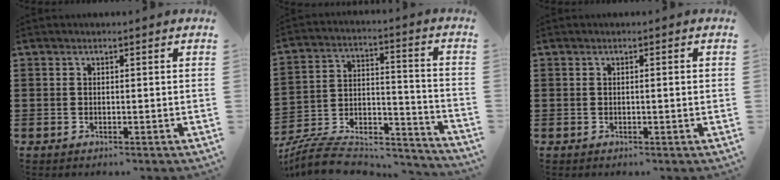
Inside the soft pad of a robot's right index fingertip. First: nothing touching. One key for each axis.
{"total": 9.6, "fx": -8.3, "fy": 3.2, "fz": 3.6, "tx": -0.066, "ty": 0.013, "tz": -0.158}
{"total": 0.7, "fx": -0.1, "fy": 0.0, "fz": 0.7, "tx": -0.012, "ty": -0.003, "tz": -0.002}